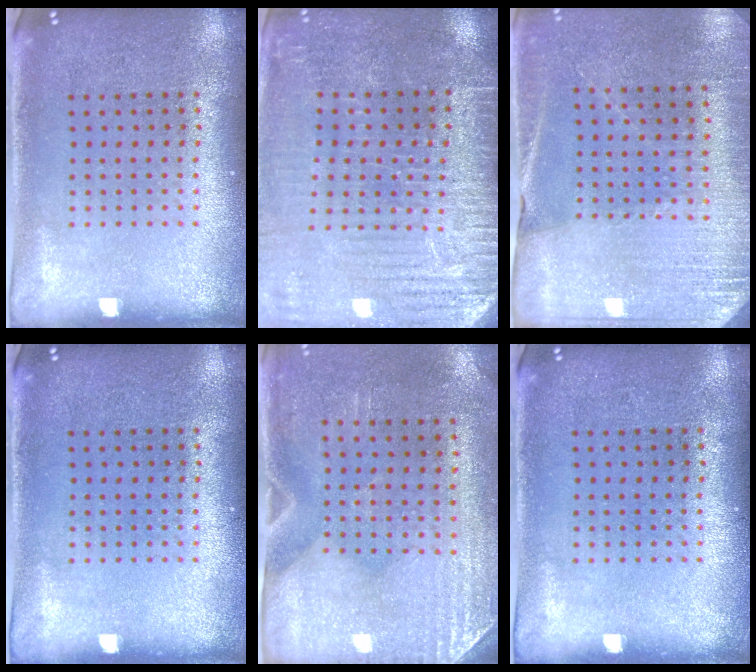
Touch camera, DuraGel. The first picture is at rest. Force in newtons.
{"total": 3.4, "press": 3.4, "slide": 0.6}
{"total": 2.7, "press": 2.7, "slide": 0.6}
{"total": 0.0}
{"total": 3.0, "press": 2.6, "slide": 1.5}
{"total": 0.0}